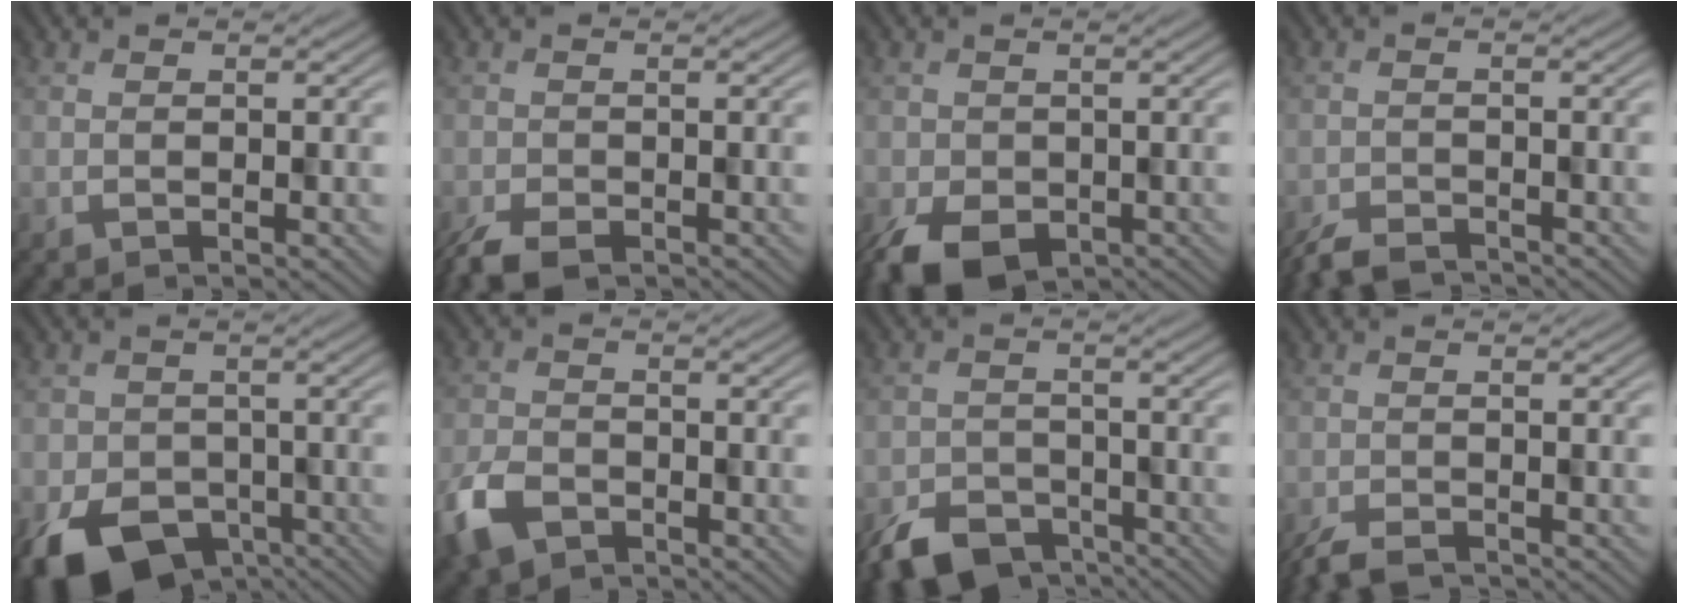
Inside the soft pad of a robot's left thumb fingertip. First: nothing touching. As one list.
[{"total": 4.5, "force": [-3.4, 1.9, 2.3], "torque": [-0.046, -0.020, -0.057]}, {"total": 7.2, "force": [-4.0, 4.3, 4.3], "torque": [-0.087, -0.033, -0.053]}, {"total": 3.9, "force": [-3.7, 0.8, 1.0], "torque": [-0.022, -0.015, -0.064]}, {"total": 9.0, "force": [-4.9, 6.2, 4.3], "torque": [-0.088, -0.037, -0.071]}, {"total": 5.5, "force": [-3.9, 3.1, 2.2], "torque": [-0.052, -0.014, -0.079]}, {"total": 6.8, "force": [-5.3, 3.4, 2.5], "torque": [-0.044, -0.020, -0.086]}, {"total": 3.9, "force": [-3.4, 0.8, 1.5], "torque": [-0.031, -0.015, -0.059]}]